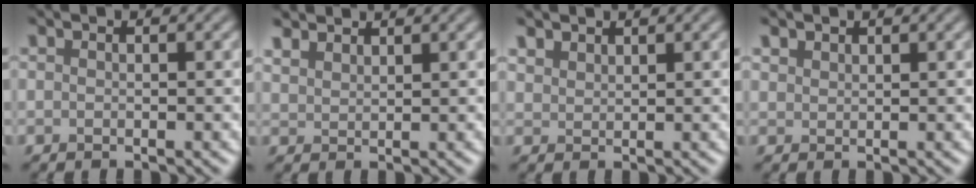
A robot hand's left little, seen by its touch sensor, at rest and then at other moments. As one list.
[{"total": 2.8, "force": [2.6, 0.9, 0.6], "torque": [-0.023, 0.006, 0.055]}, {"total": 1.7, "force": [1.5, 0.7, 0.2], "torque": [-0.010, 0.003, 0.035]}, {"total": 1.1, "force": [0.9, 0.6, 0.1], "torque": [-0.003, 0.001, 0.022]}]